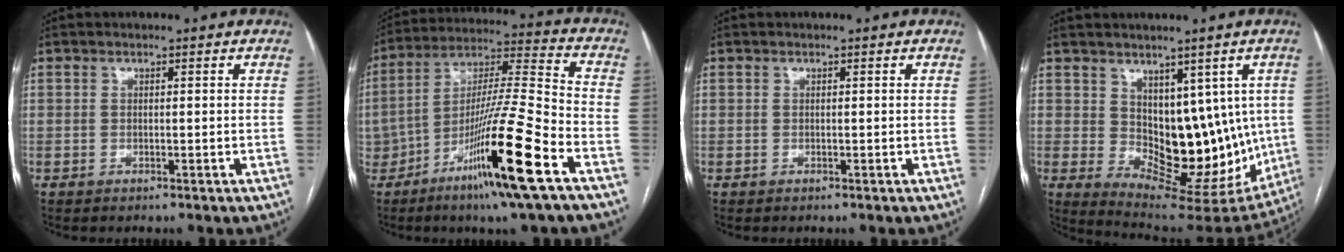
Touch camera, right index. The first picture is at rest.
{"total": 17.0, "force": [-8.4, -0.2, 14.8], "torque": [-0.270, -0.021, -0.150]}
{"total": 0.0}
{"total": 14.3, "force": [1.4, 8.3, 11.5], "torque": [-0.134, -0.003, 0.049]}